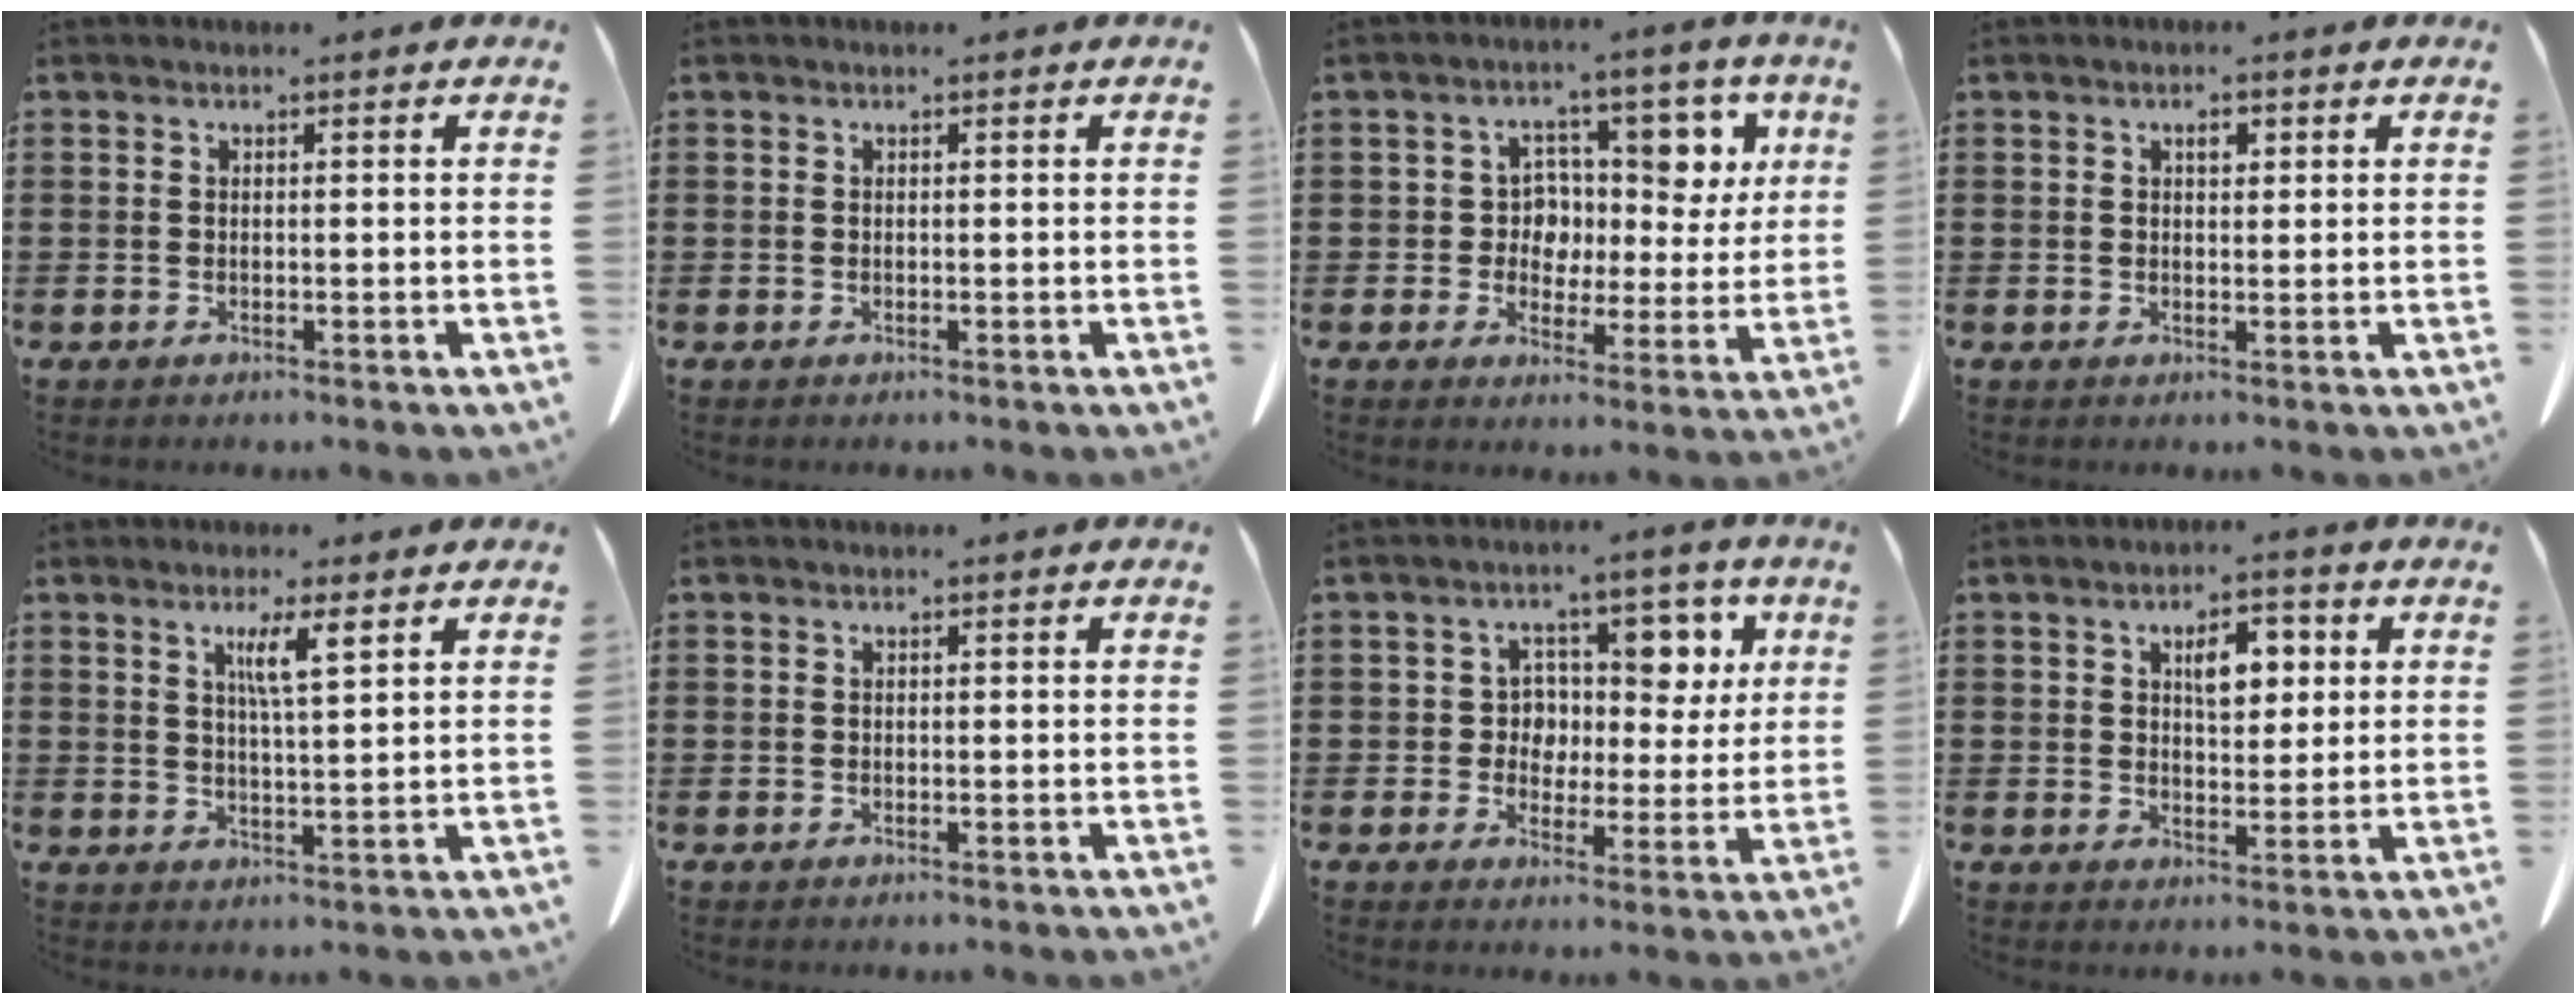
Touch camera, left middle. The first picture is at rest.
{"total": 0.0}
{"total": 7.4, "force": [3.0, 5.6, 3.8], "torque": [-0.086, -0.004, 0.050]}
{"total": 1.4, "force": [0.6, 0.7, 1.1], "torque": [-0.015, 0.003, 0.008]}
{"total": 4.4, "force": [2.5, -0.1, 3.6], "torque": [-0.068, -0.004, 0.039]}
{"total": 0.0}
{"total": 7.2, "force": [3.4, 5.3, 3.5], "torque": [-0.081, -0.004, 0.057]}
{"total": 5.0, "force": [2.0, 2.6, 3.7], "torque": [-0.056, 0.002, 0.027]}